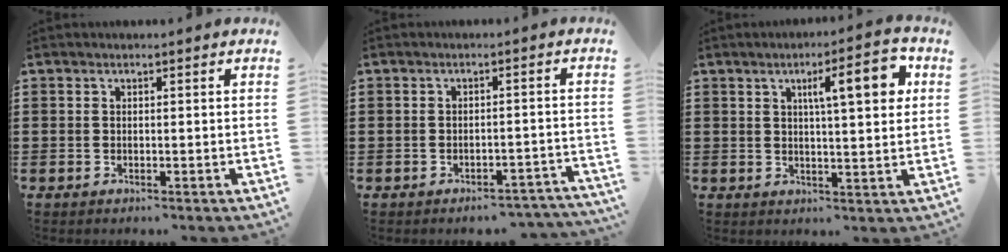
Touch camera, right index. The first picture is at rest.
{"total": 2.9, "force": [-2.8, 0.4, 0.1], "torque": [-0.008, 0.000, -0.061]}
{"total": 8.7, "force": [3.2, 2.0, 7.9], "torque": [-0.118, -0.006, 0.043]}